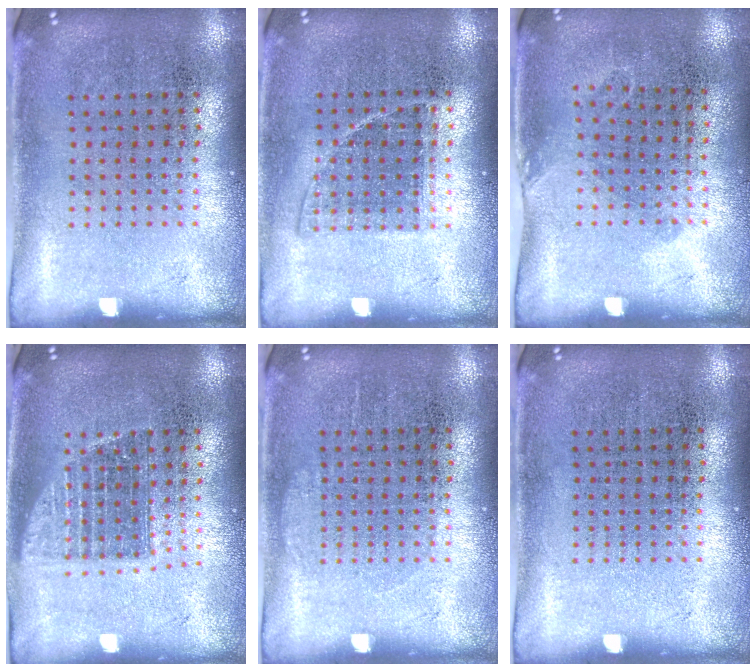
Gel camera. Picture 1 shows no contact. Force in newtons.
{"total": 0.8, "press": 0.7, "slide": 0.4}
{"total": 0.9, "press": 0.7, "slide": 0.6}
{"total": 1.3, "press": 1.1, "slide": 0.7}
{"total": 0.6, "press": 0.5, "slide": 0.1}
{"total": 0.0}